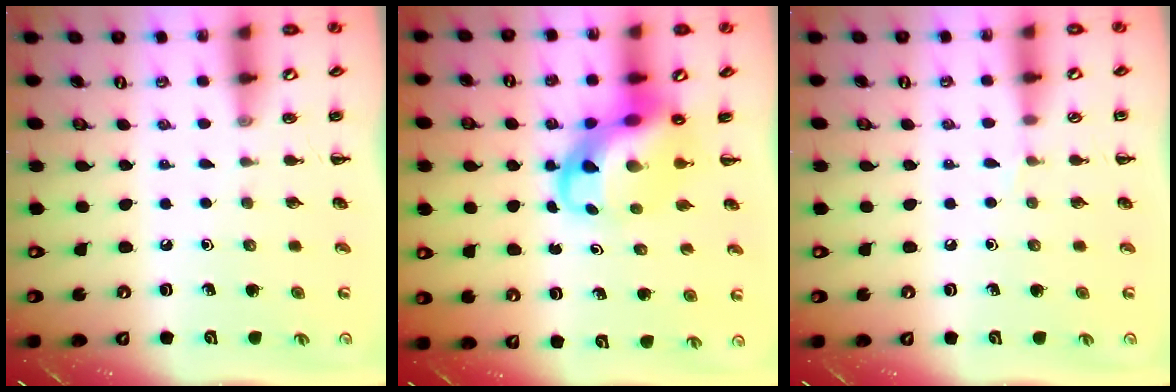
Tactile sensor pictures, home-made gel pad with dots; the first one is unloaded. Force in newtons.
{"total": 7.6, "press": 7.3, "slide": 2.1}
{"total": 3.1, "press": 2.9, "slide": 1.1}